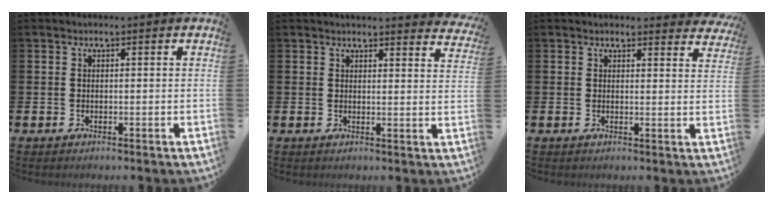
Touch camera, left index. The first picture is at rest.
{"total": 2.9, "force": [2.9, 0.1, 0.1], "torque": [0.001, -0.018, 0.051]}
{"total": 2.3, "force": [2.3, 0.4, 0.0], "torque": [0.013, -0.016, 0.038]}